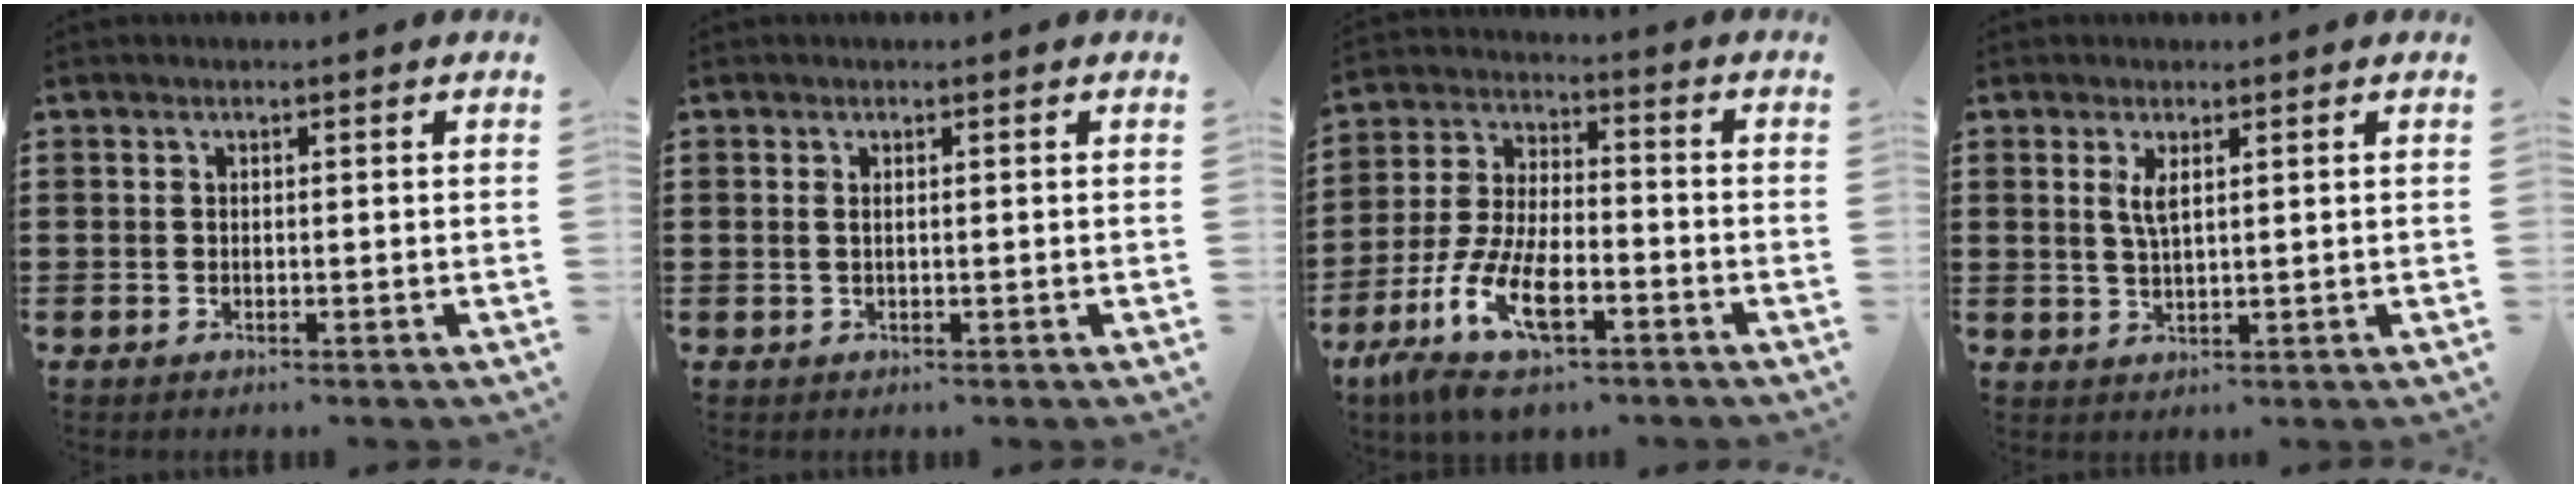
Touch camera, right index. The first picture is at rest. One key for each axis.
{"total": 0.6, "fx": 0.1, "fy": 0.0, "fz": 0.6, "tx": -0.011, "ty": 0.001, "tz": 0.002}
{"total": 12.2, "fx": -6.6, "fy": 4.7, "fz": 9.1, "tx": -0.203, "ty": 0.000, "tz": -0.127}
{"total": 2.6, "fx": 1.1, "fy": 0.7, "fz": 2.3, "tx": -0.048, "ty": 0.003, "tz": 0.018}